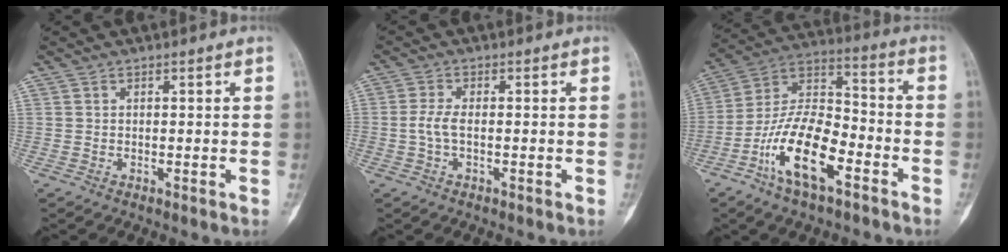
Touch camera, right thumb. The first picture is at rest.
{"total": 3.0, "force": [-0.4, 1.2, 2.7], "torque": [-0.068, 0.001, -0.010]}
{"total": 16.3, "force": [-7.7, 7.0, 12.6], "torque": [-0.226, 0.059, -0.147]}